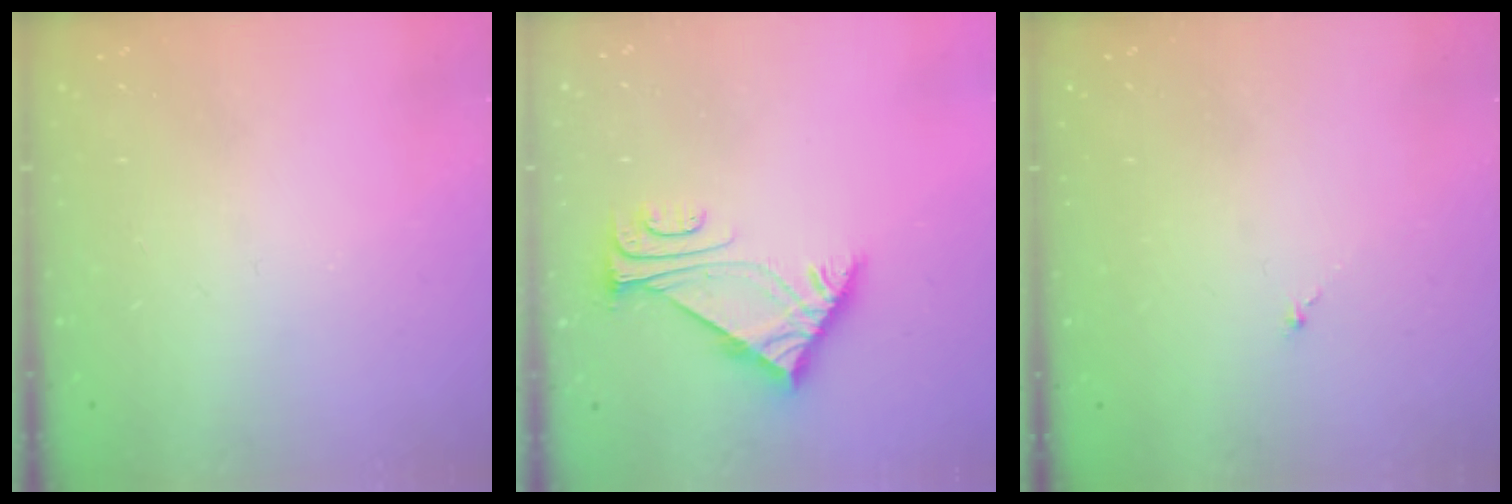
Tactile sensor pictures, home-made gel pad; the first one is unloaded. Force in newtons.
{"total": 6.2, "press": 6.1, "slide": 1.2}
{"total": 1.0, "press": 0.8, "slide": 0.5}